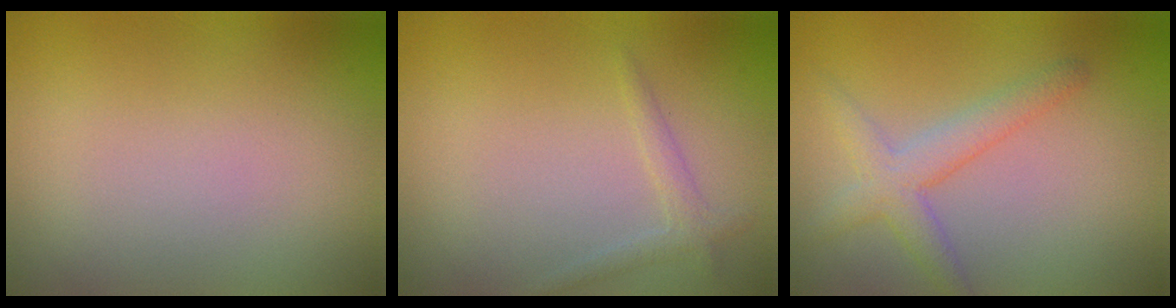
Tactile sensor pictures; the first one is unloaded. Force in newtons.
{"total": 1.2, "press": 1.2, "slide": 0.1}
{"total": 3.1, "press": 3.1, "slide": 0.1}